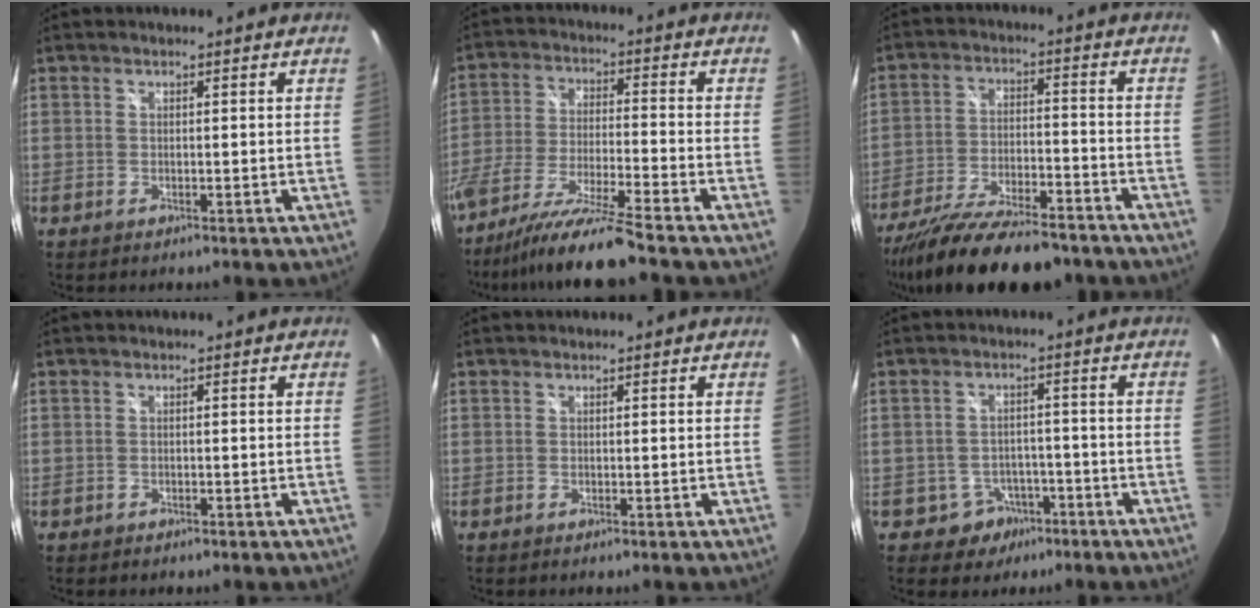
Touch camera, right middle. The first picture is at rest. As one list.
[{"total": 12.8, "force": [-10.9, -1.7, 6.5], "torque": [-0.128, -0.028, -0.195]}, {"total": 19.0, "force": [-15.7, 4.5, 9.8], "torque": [-0.193, -0.043, -0.251]}, {"total": 1.1, "force": [-0.8, 0.7, 0.3], "torque": [-0.010, -0.003, -0.011]}, {"total": 0.0}, {"total": 5.4, "force": [-3.2, 4.4, 0.6], "torque": [-0.023, 0.018, -0.037]}]